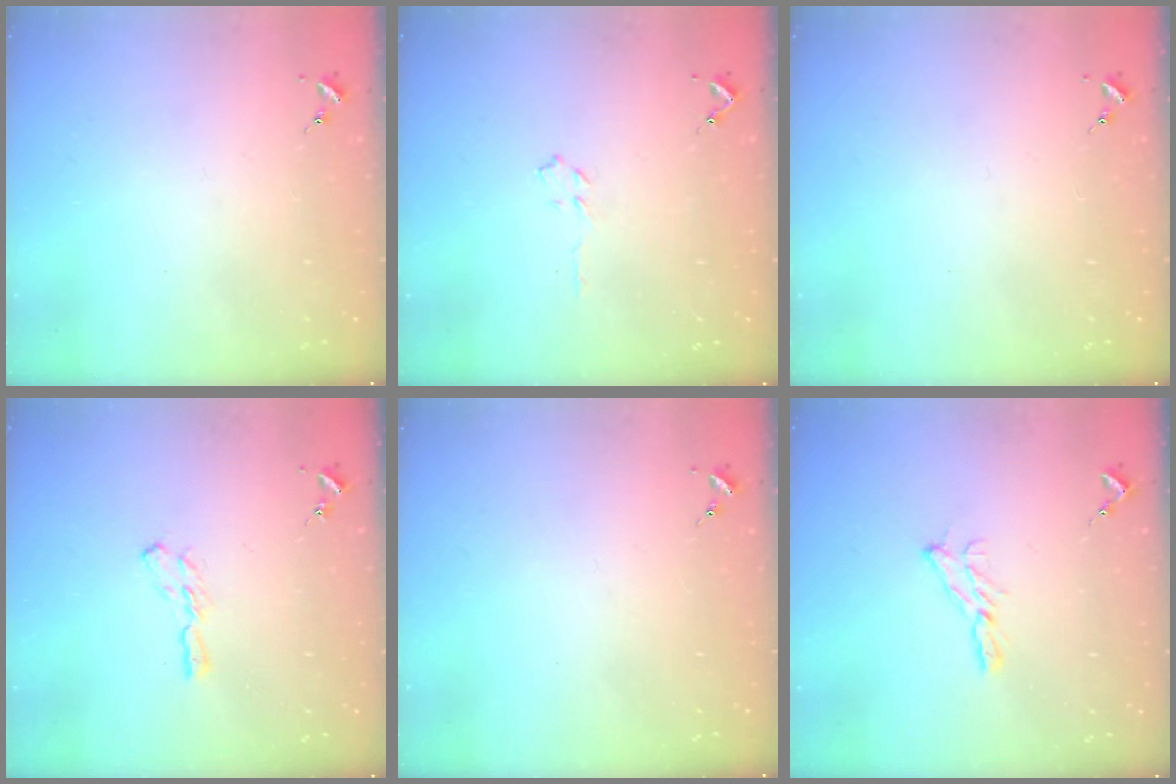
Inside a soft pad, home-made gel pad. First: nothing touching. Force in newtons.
{"total": 3.5, "press": 3.4, "slide": 0.5}
{"total": 0.0}
{"total": 5.8, "press": 5.8, "slide": 0.5}
{"total": 0.0}
{"total": 6.9, "press": 6.9, "slide": 0.3}